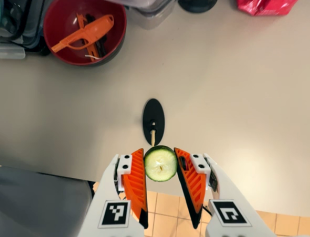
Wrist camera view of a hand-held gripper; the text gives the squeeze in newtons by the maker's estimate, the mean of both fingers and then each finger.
{"total": 6.4, "left": 6.1, "right": 6.7}